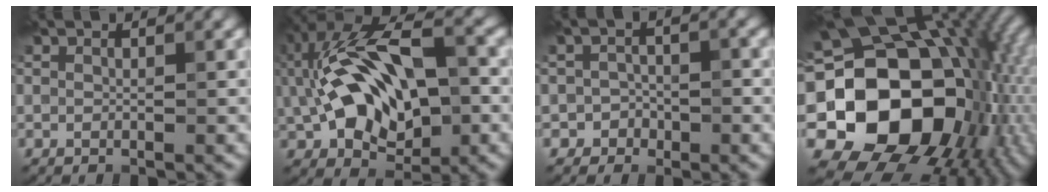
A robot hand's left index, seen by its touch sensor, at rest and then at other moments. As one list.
[{"total": 13.2, "force": [1.7, 7.2, 11.0], "torque": [-0.186, 0.018, 0.027]}, {"total": 2.0, "force": [-1.1, 1.6, 0.3], "torque": [0.004, 0.008, -0.022]}, {"total": 20.9, "force": [-0.9, 16.3, 13.1], "torque": [-0.255, -0.019, 0.005]}]